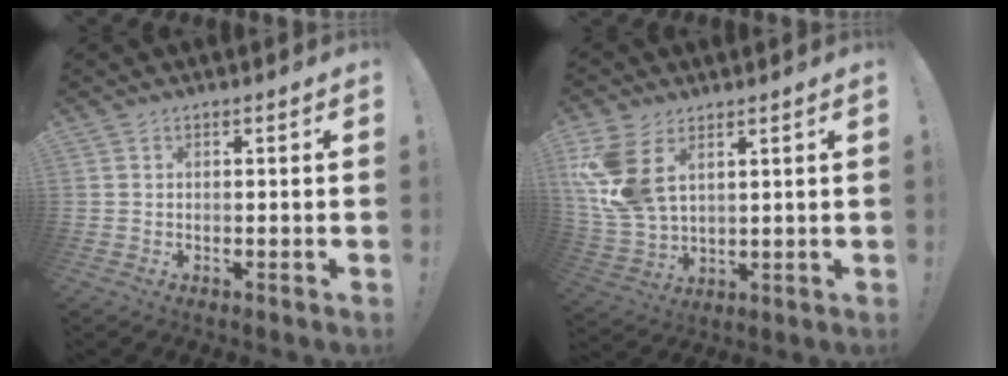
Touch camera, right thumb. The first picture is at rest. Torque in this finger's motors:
{"motor_torque": [2.11, 2.46, 1.31, 0.42, 0.13]}